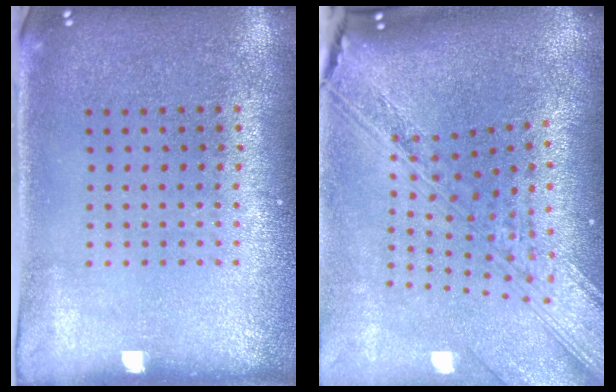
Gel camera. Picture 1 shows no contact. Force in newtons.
{"total": 4.1, "press": 2.9, "slide": 2.8}